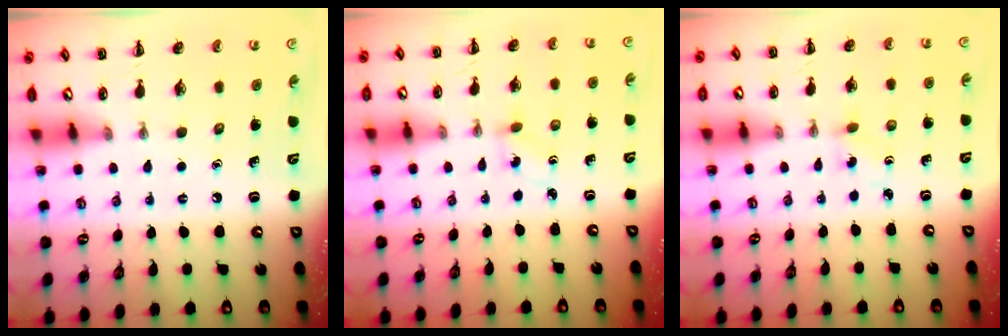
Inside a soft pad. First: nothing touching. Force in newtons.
{"total": 0.9, "press": 0.7, "slide": 0.5}
{"total": 1.5, "press": 1.4, "slide": 0.7}